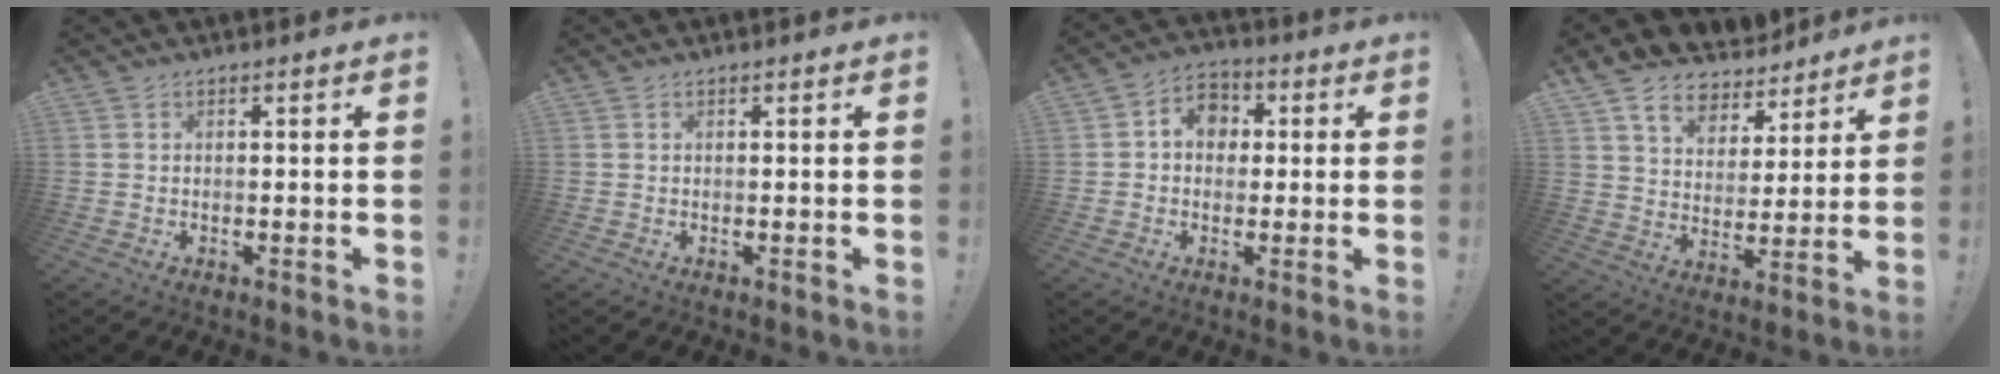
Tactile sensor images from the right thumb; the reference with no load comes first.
{"total": 0.0}
{"total": 7.7, "force": [1.1, 6.5, 4.0], "torque": [-0.055, 0.008, 0.023]}
{"total": 9.4, "force": [7.4, 5.3, 2.4], "torque": [-0.053, -0.057, 0.140]}